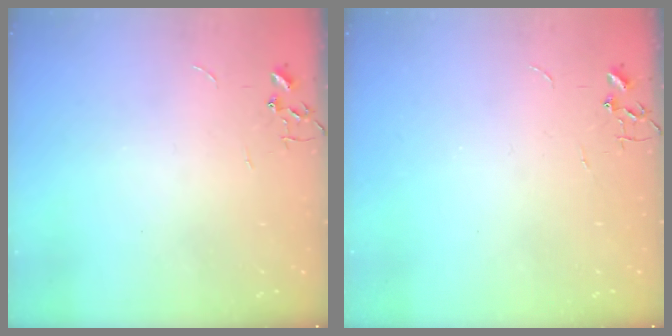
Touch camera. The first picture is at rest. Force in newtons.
{"total": 0.0}